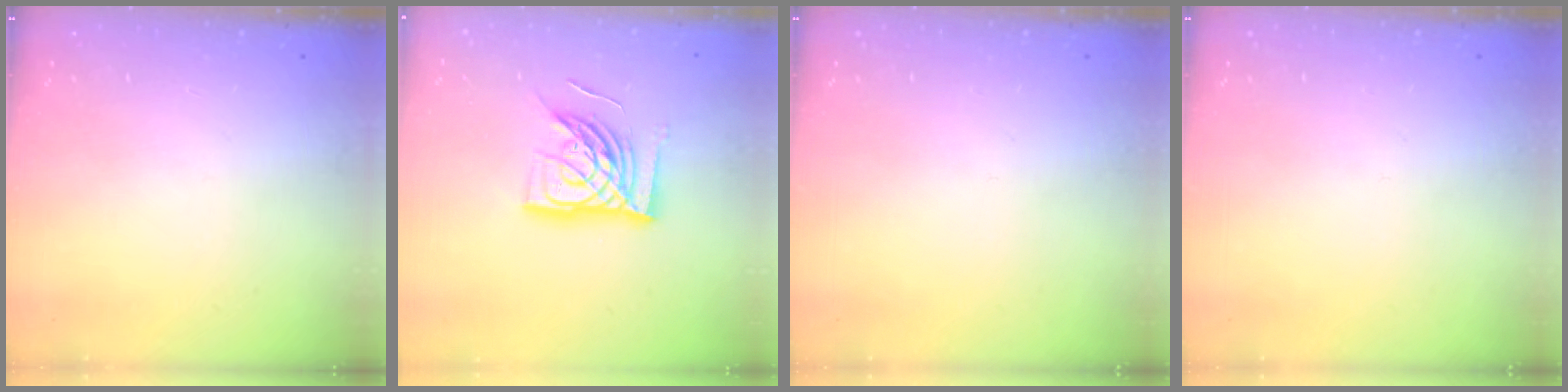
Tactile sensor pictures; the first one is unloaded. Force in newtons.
{"total": 13.8, "press": 13.7, "slide": 1.5}
{"total": 0.0}
{"total": 0.0}